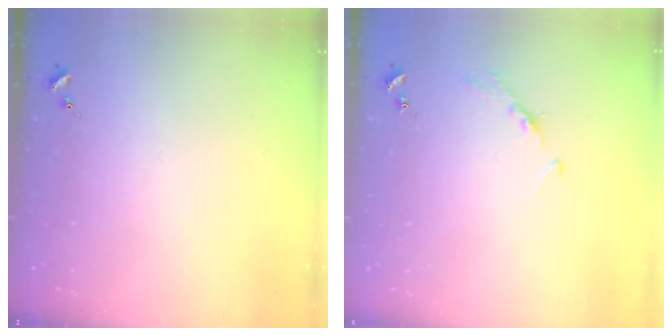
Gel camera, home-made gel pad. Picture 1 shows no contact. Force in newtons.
{"total": 4.4, "press": 4.4, "slide": 0.6}